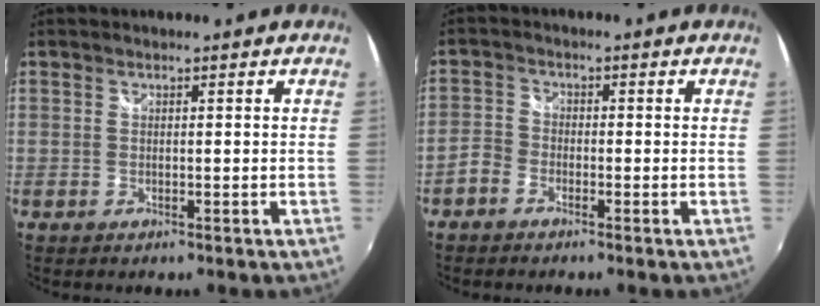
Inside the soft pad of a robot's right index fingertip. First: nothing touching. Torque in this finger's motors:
{"motor_torque": [-0.28, 0.17, -0.61, -0.21]}